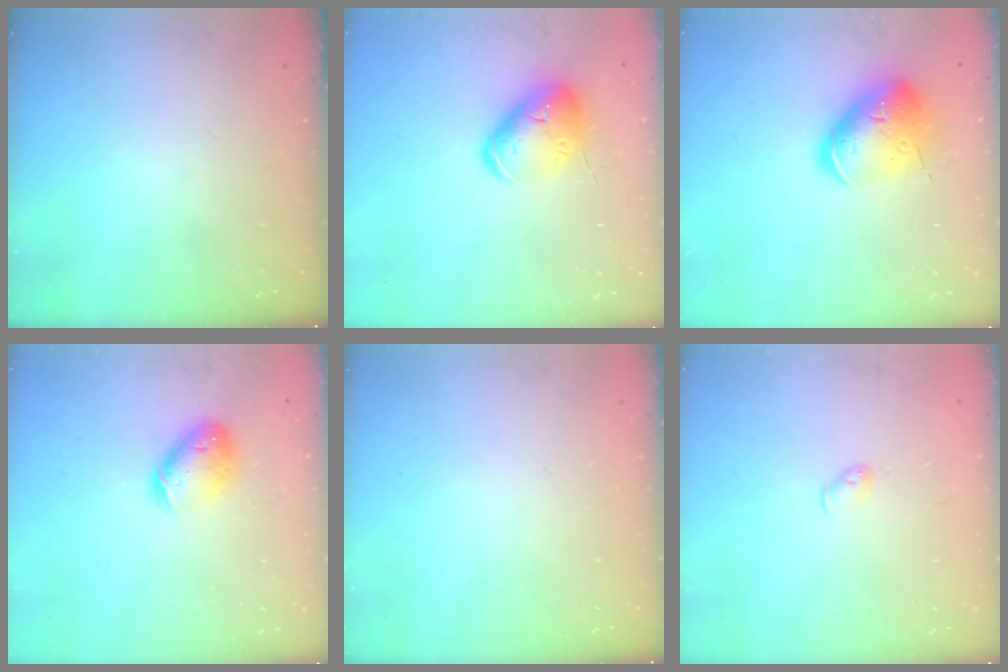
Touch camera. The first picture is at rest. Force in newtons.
{"total": 12.5, "press": 12.4, "slide": 1.9}
{"total": 17.0, "press": 16.8, "slide": 2.7}
{"total": 12.1, "press": 11.9, "slide": 2.0}
{"total": 0.0}
{"total": 3.6, "press": 3.5, "slide": 0.8}